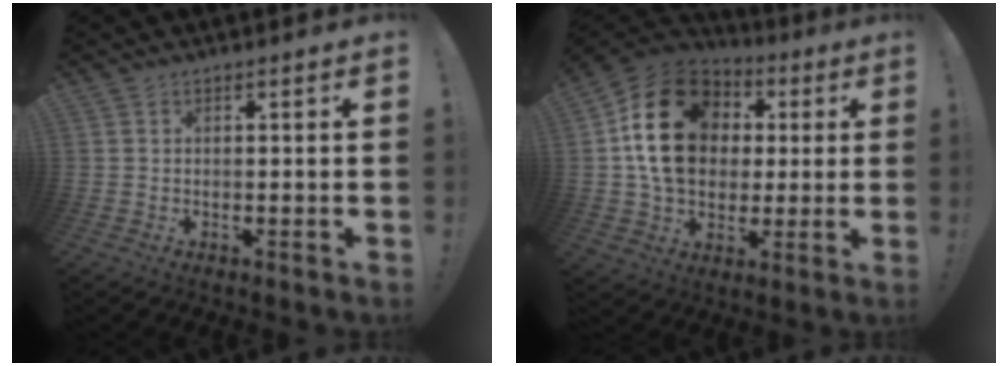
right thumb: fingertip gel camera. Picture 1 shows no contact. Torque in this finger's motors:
{"motor_torque": [2.57, 2.42, 1.67, -0.10, 0.19]}